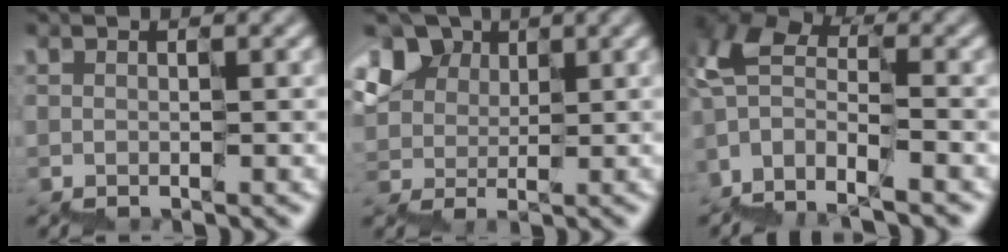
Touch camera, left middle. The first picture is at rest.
{"total": 5.8, "force": [3.7, 4.1, 1.8], "torque": [-0.037, 0.027, 0.052]}
{"total": 6.3, "force": [-3.1, 3.3, 4.4], "torque": [-0.079, 0.020, -0.073]}